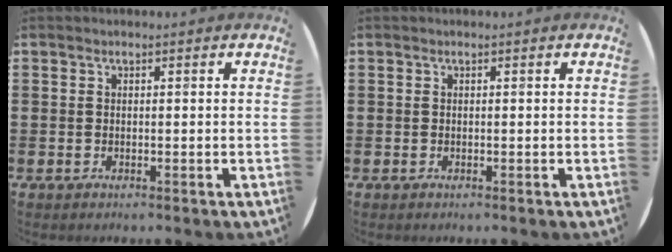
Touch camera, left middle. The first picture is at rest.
{"total": 0.0}